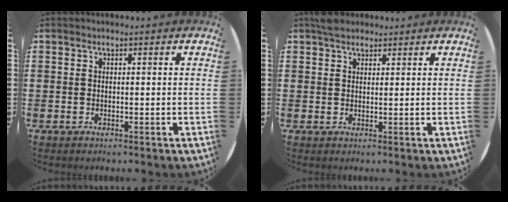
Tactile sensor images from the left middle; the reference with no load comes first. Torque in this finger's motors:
{"motor_torque": [0.70, -0.64, 0.02, 0.05]}